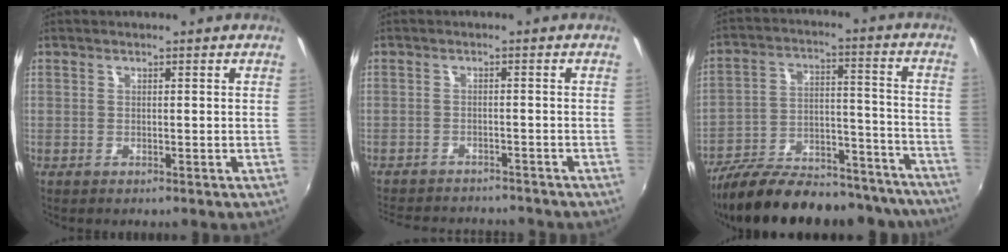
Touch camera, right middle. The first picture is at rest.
{"total": 11.1, "force": [-10.1, 3.0, 3.6], "torque": [-0.090, -0.012, -0.148]}
{"total": 28.8, "force": [-23.9, 10.0, 12.5], "torque": [-0.221, 0.022, -0.319]}